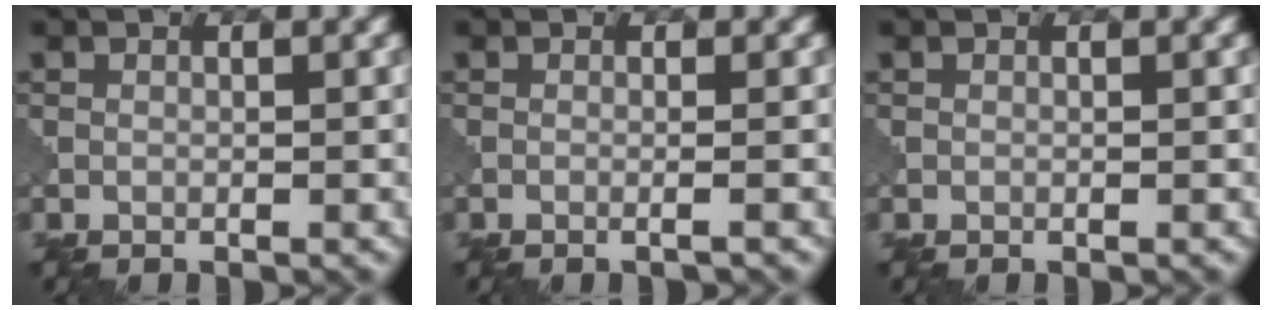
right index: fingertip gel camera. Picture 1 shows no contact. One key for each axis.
{"total": 1.4, "fx": -0.1, "fy": 0.5, "fz": 1.3, "tx": -0.013, "ty": -0.002, "tz": -0.018}
{"total": 0.0}